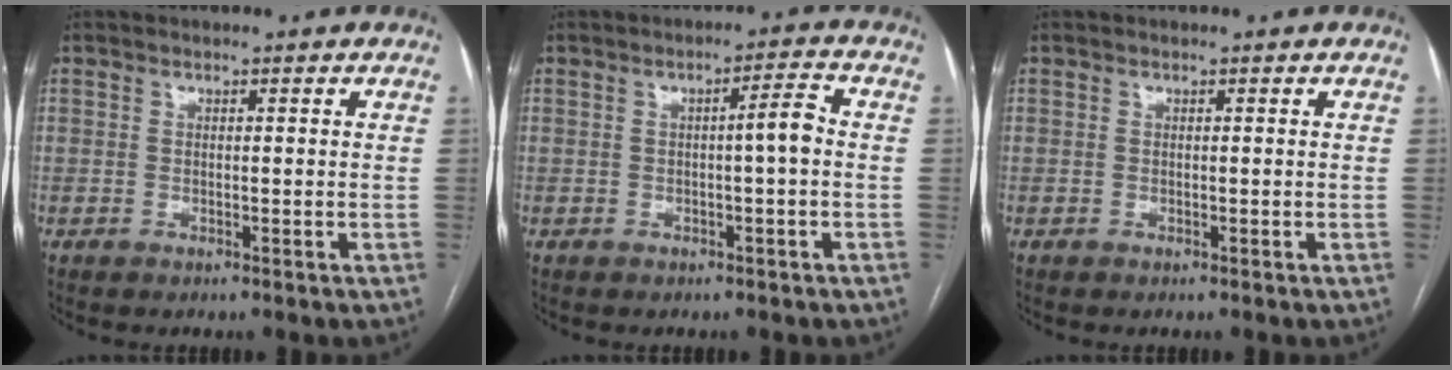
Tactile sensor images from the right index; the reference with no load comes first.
{"total": 3.6, "force": [-0.2, -0.1, 3.6], "torque": [-0.053, 0.008, -0.003]}
{"total": 0.0}